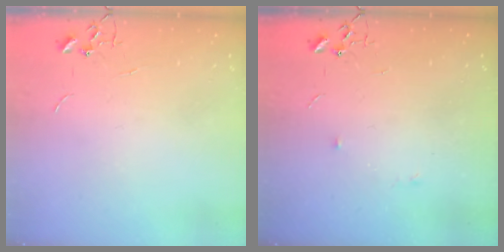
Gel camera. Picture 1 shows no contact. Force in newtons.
{"total": 3.6, "press": 3.5, "slide": 0.7}